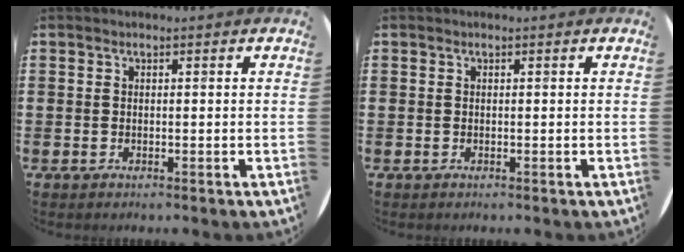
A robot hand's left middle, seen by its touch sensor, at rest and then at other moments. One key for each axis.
{"total": 0.0}